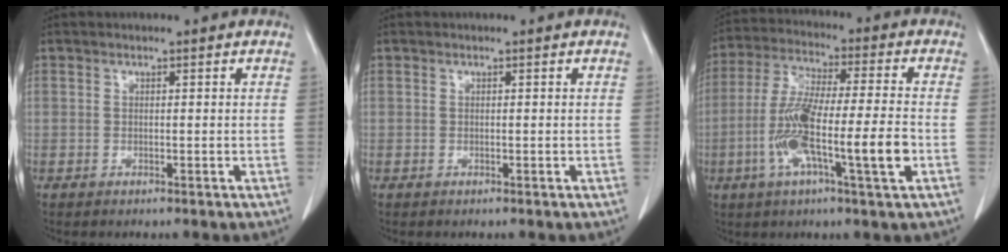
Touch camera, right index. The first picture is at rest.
{"total": 0.0}
{"total": 14.3, "force": [-3.9, 0.9, 13.8], "torque": [-0.258, -0.004, -0.074]}